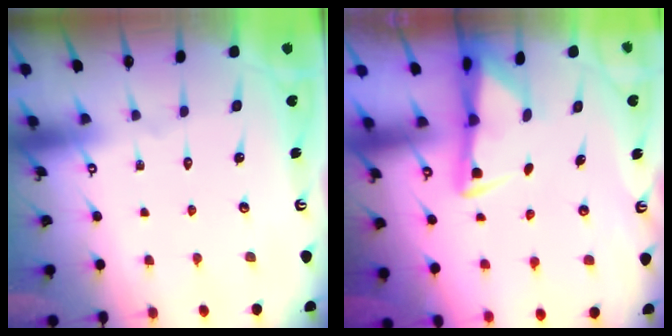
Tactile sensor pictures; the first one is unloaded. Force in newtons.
{"total": 2.9, "press": 2.8, "slide": 0.6}